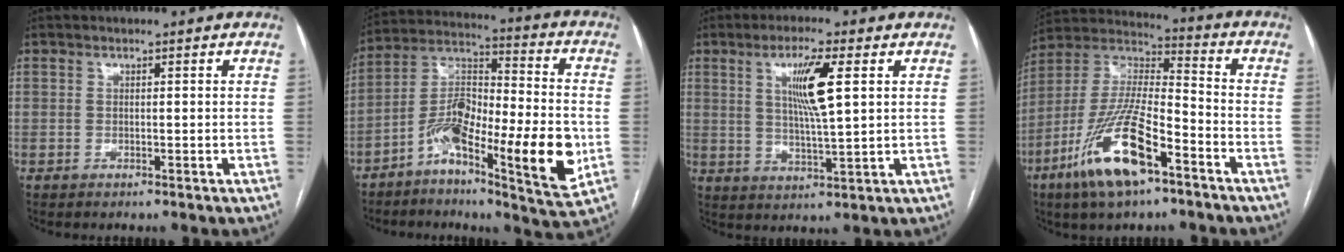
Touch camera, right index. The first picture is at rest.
{"total": 17.2, "force": [-5.8, 3.7, 15.8], "torque": [-0.282, 0.011, -0.100]}
{"total": 8.1, "force": [2.6, 0.3, 7.6], "torque": [-0.142, -0.004, 0.047]}
{"total": 17.2, "force": [-9.0, 4.1, 14.1], "torque": [-0.295, -0.018, -0.164]}